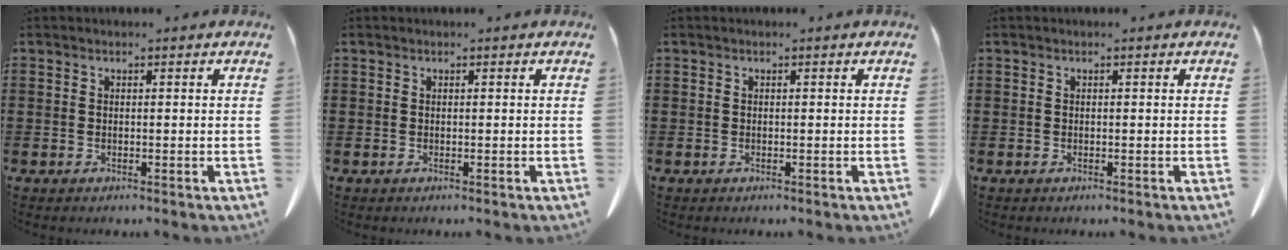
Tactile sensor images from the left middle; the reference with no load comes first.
{"total": 0.0}
{"total": 0.0}
{"total": 0.0}